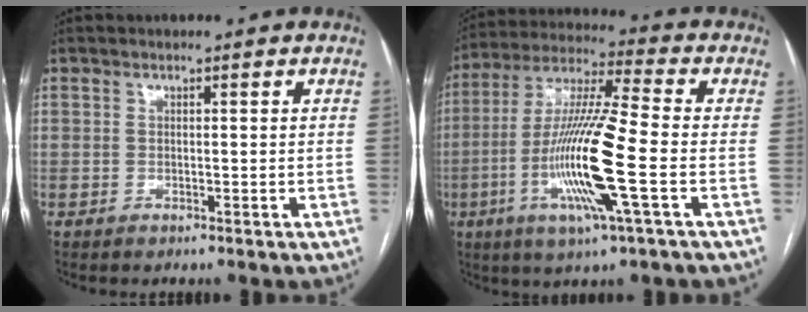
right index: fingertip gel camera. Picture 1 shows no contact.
{"total": 16.2, "force": [-4.1, 0.2, 15.6], "torque": [-0.317, -0.012, -0.085]}